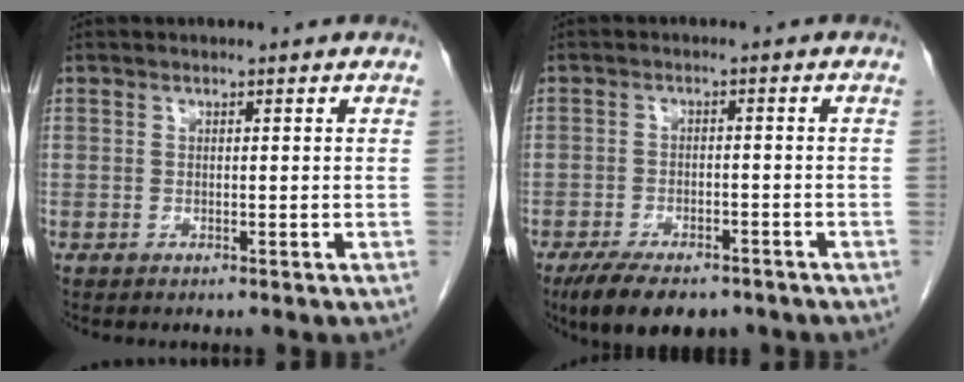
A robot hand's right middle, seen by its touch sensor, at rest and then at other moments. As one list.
[{"total": 9.9, "force": [-7.3, 3.9, 5.3], "torque": [-0.079, -0.006, -0.110]}]